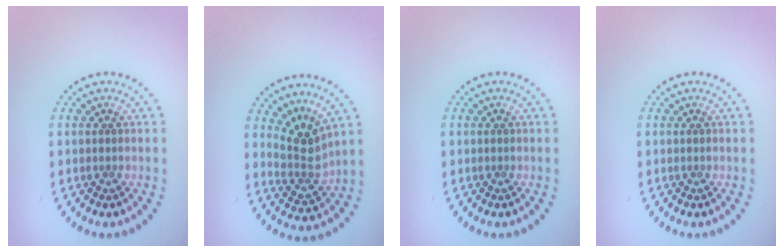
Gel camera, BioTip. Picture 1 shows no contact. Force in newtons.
{"total": 3.1, "press": 2.3, "slide": 2.1}
{"total": 0.0}
{"total": 0.0}